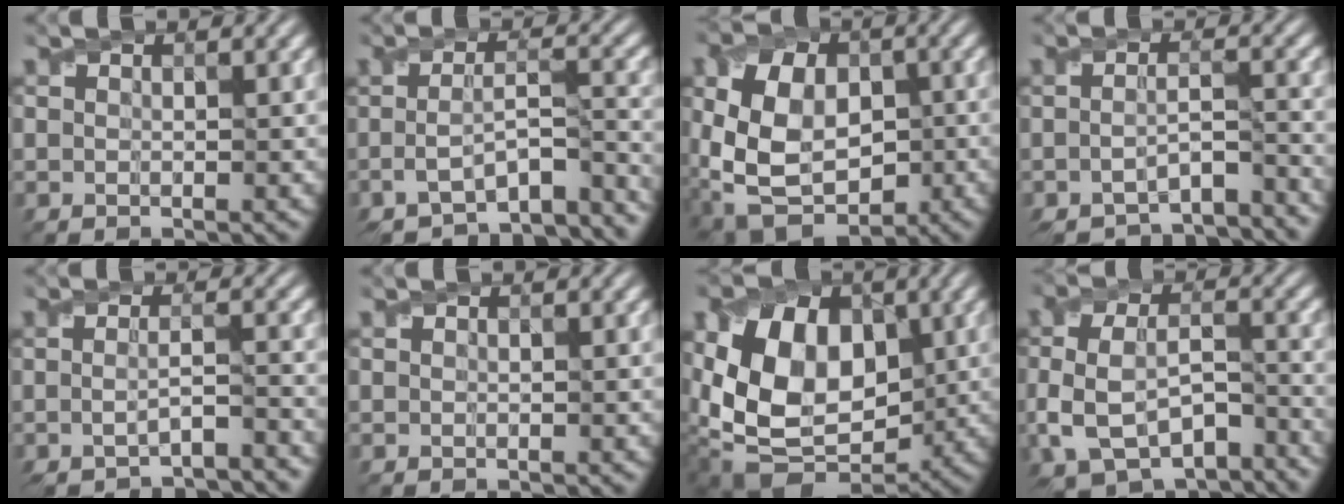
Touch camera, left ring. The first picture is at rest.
{"total": 7.5, "force": [-5.3, 1.9, 4.9], "torque": [-0.073, -0.005, -0.076]}
{"total": 10.5, "force": [-0.9, 7.3, 7.5], "torque": [-0.153, -0.011, -0.022]}
{"total": 6.0, "force": [-5.4, 1.1, 2.5], "torque": [-0.044, -0.013, -0.076]}
{"total": 3.6, "force": [-2.4, 0.5, 2.6], "torque": [-0.039, -0.009, -0.045]}
{"total": 0.0}
{"total": 11.8, "force": [0.6, 8.3, 8.3], "torque": [-0.158, -0.006, 0.001]}
{"total": 8.9, "force": [-4.0, 5.1, 6.0], "torque": [-0.126, -0.018, -0.058]}